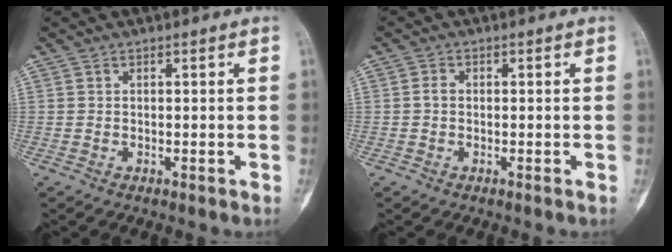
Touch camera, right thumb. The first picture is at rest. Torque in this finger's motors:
{"motor_torque": [-0.04, -0.15, 0.21, -0.03, 0.02]}